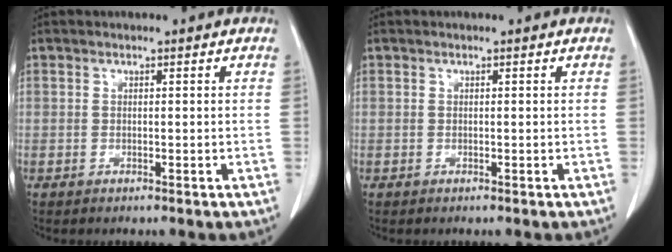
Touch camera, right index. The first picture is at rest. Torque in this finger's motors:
{"motor_torque": [0.00, 0.00, 0.00, 0.00]}